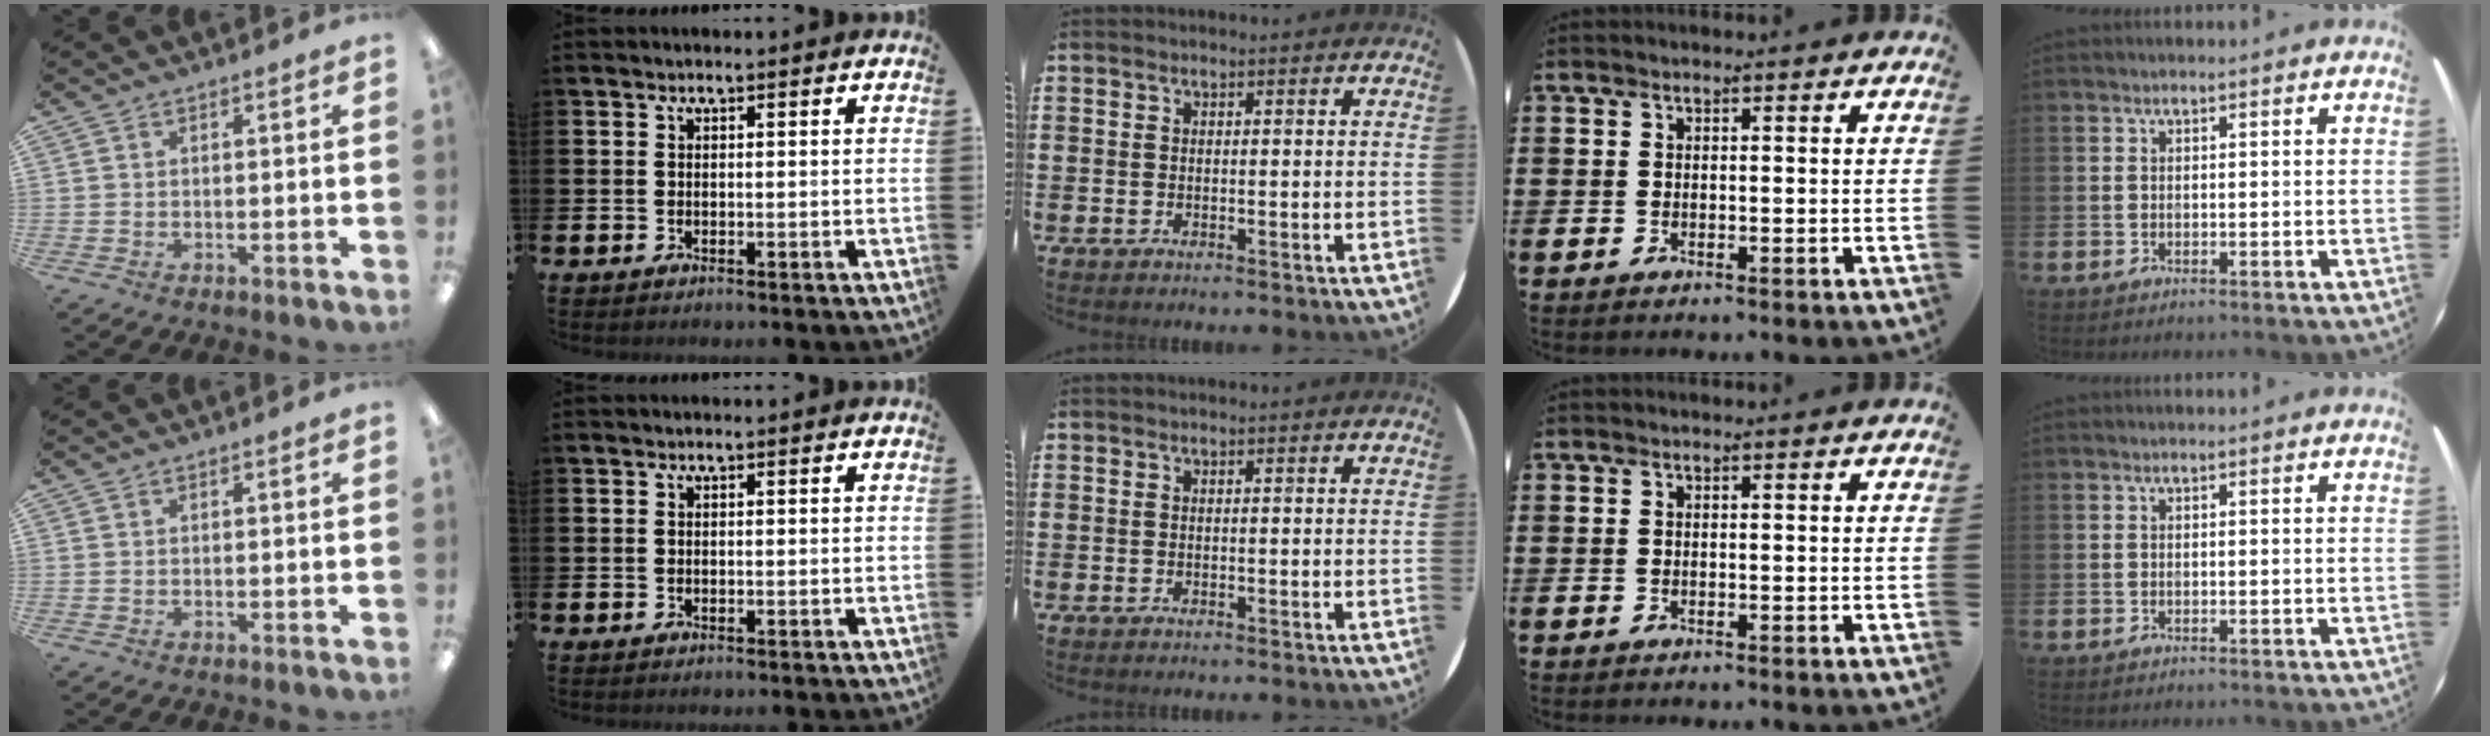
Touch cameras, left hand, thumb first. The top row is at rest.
{}